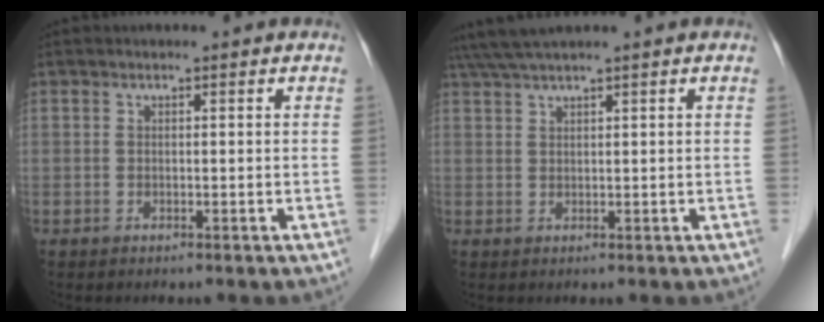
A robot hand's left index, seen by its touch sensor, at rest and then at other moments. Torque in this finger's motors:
{"motor_torque": [0.39, -0.51, 0.07, 0.10]}